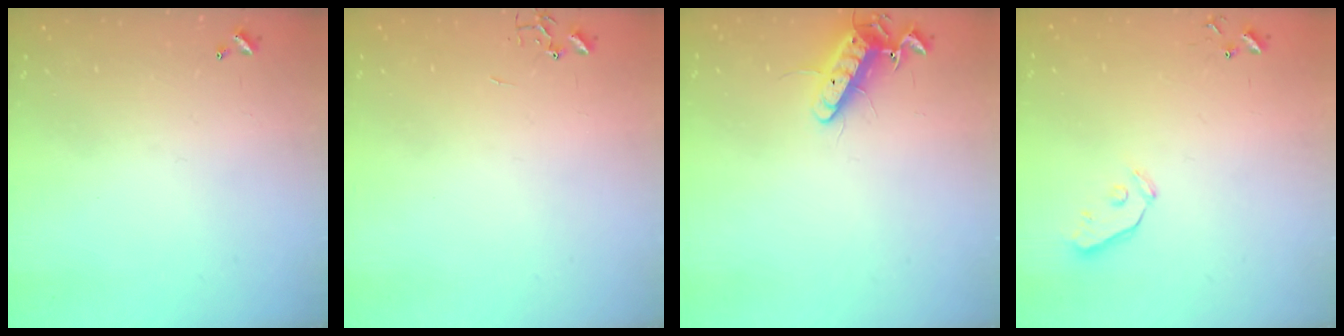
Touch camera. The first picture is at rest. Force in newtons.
{"total": 0.0}
{"total": 11.3, "press": 11.2, "slide": 0.9}
{"total": 3.8, "press": 3.7, "slide": 0.8}